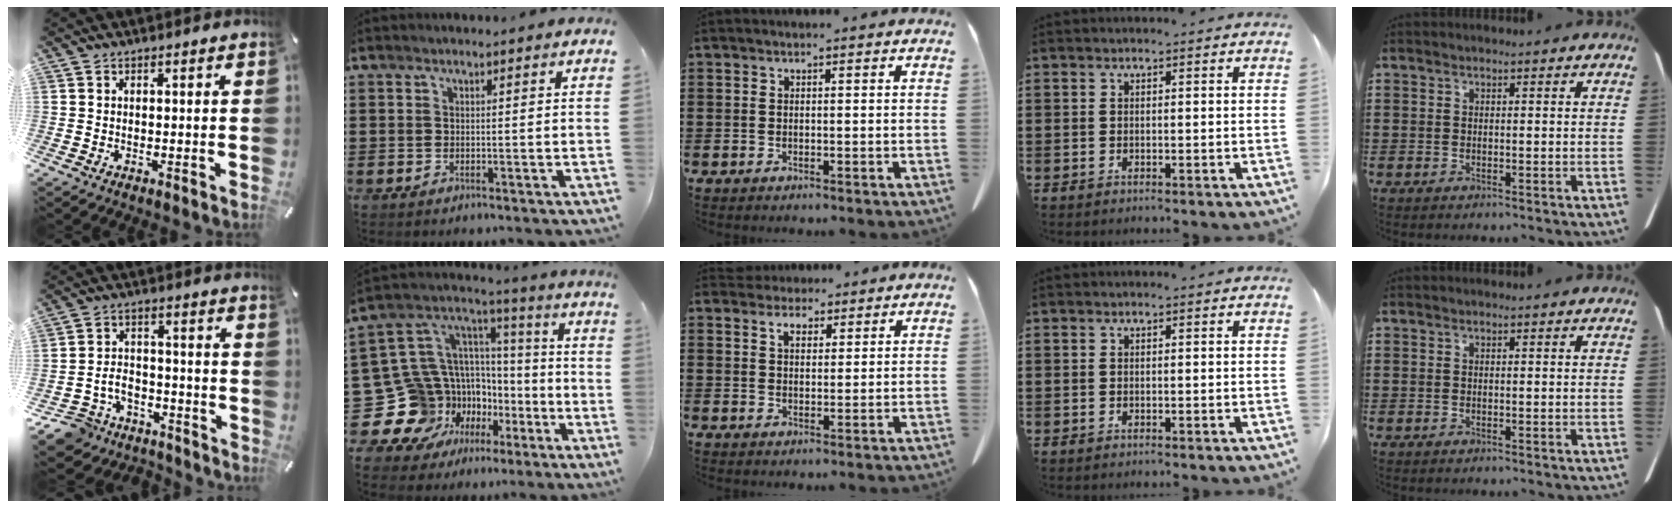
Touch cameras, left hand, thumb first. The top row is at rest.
{"thumb": {"total": 7.8, "force": [-4.6, 6.1, 1.5], "torque": [-0.039, 0.021, -0.084]}, "index": {"total": 14.8, "force": [-4.4, 13.7, 3.4], "torque": [-0.123, -0.033, -0.028]}, "middle": {"total": 3.0, "force": [2.4, 1.6, 1.0], "torque": [-0.020, 0.003, 0.044]}}